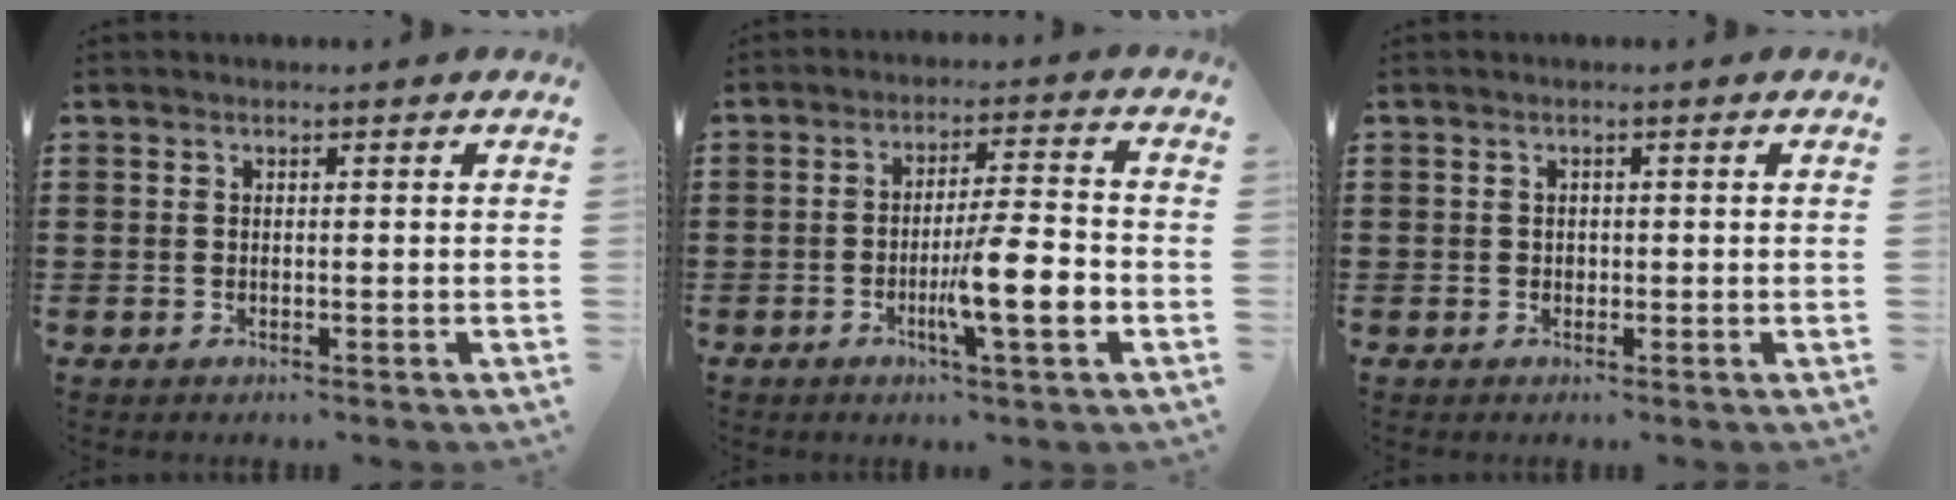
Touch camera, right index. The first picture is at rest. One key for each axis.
{"total": 9.0, "fx": -2.8, "fy": 1.0, "fz": 8.5, "tx": -0.149, "ty": -0.008, "tz": -0.049}
{"total": 0.6, "fx": 0.1, "fy": 0.6, "fz": 0.2, "tx": -0.005, "ty": 0.003, "tz": 0.002}